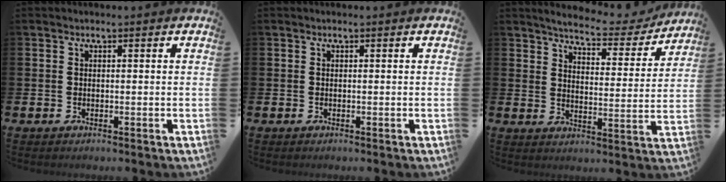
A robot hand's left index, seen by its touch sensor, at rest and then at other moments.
{"total": 0.0}
{"total": 5.9, "force": [5.6, 0.8, 1.5], "torque": [-0.043, -0.038, 0.092]}